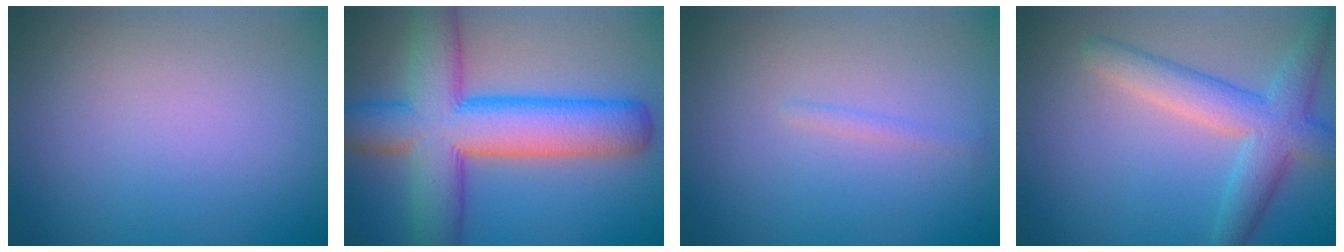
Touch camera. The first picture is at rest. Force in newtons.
{"total": 11.6, "press": 11.6, "slide": 0.6}
{"total": 0.6, "press": 0.6, "slide": 0.0}
{"total": 5.1, "press": 5.1, "slide": 0.1}